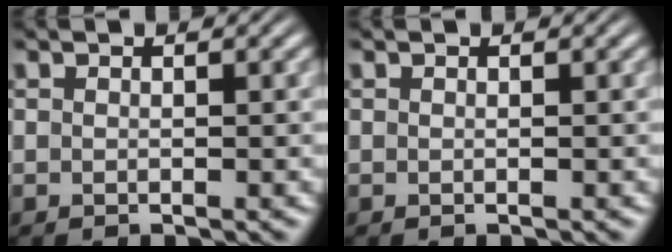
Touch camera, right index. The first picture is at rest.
{"total": 0.0}